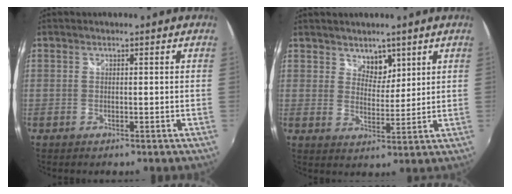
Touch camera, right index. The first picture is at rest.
{"total": 4.3, "force": [3.0, 2.8, 1.4], "torque": [-0.011, -0.001, 0.052]}